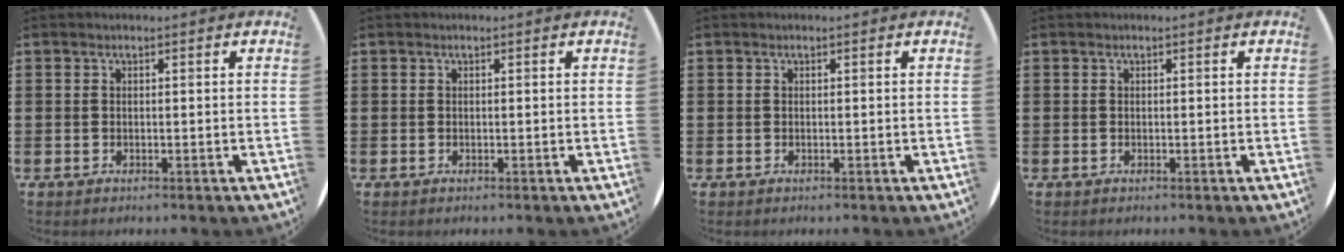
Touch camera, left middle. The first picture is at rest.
{"total": 0.0}
{"total": 0.0}
{"total": 0.0}